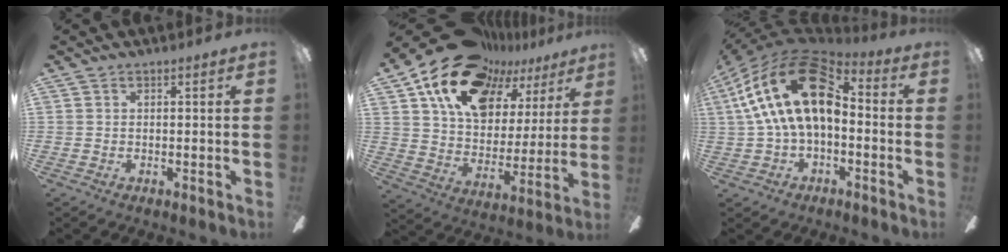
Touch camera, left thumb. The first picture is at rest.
{"total": 21.0, "force": [14.6, 11.6, 9.7], "torque": [-0.178, -0.090, 0.262]}
{"total": 22.5, "force": [5.5, 12.5, 17.8], "torque": [-0.335, -0.002, 0.098]}